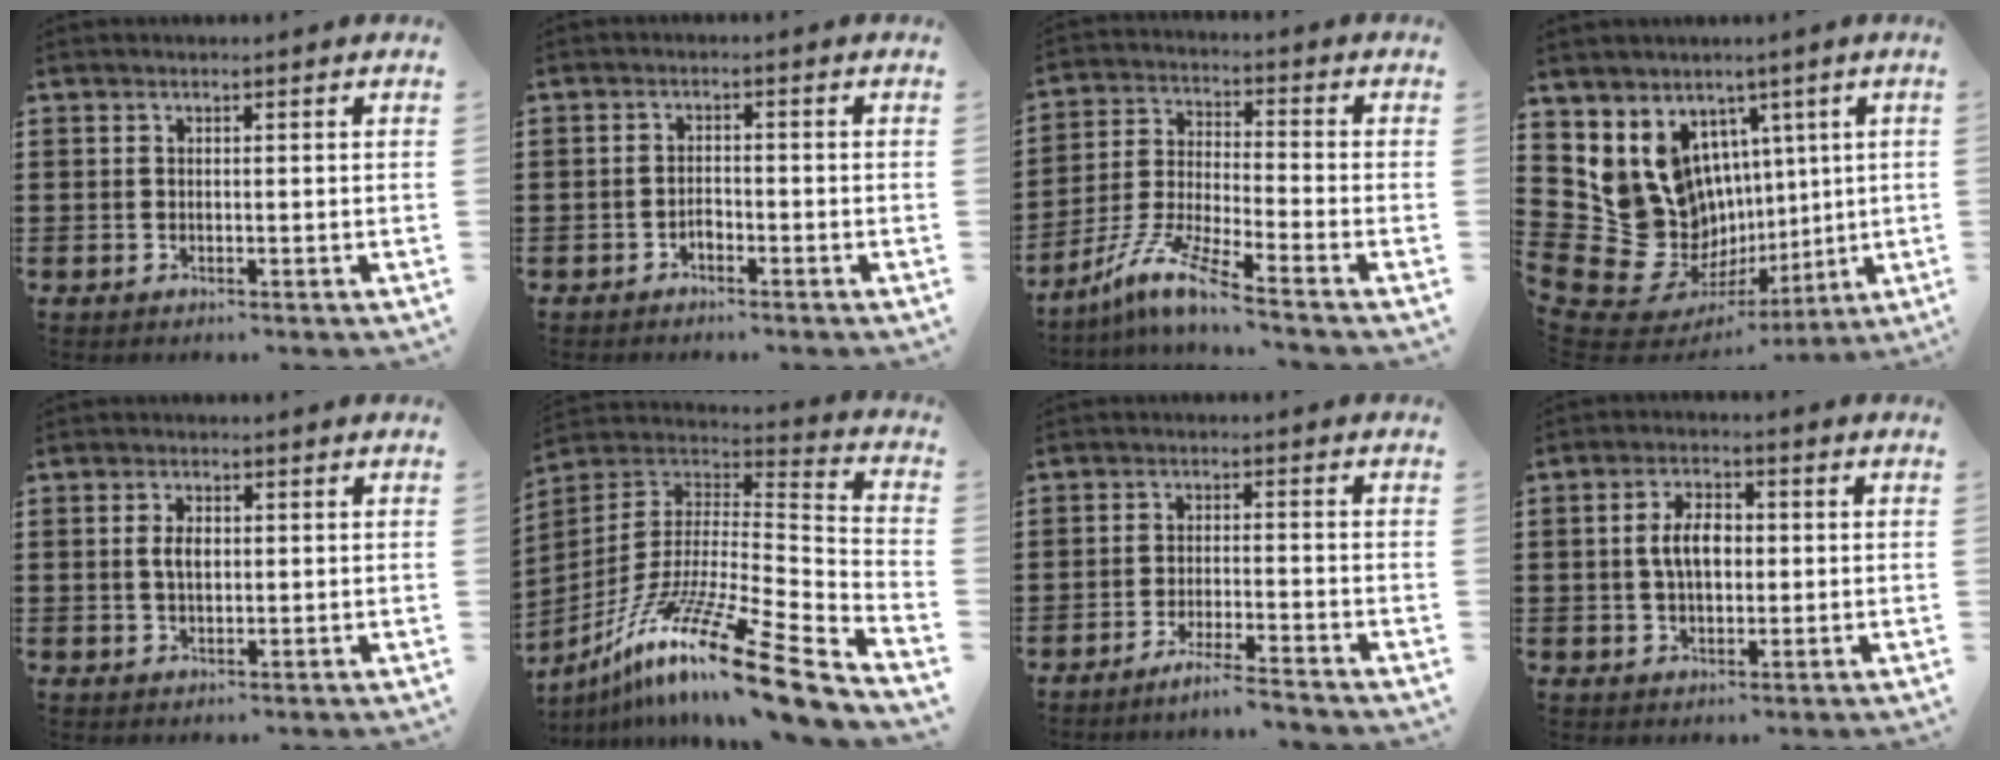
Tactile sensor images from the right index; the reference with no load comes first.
{"total": 1.5, "force": [-1.1, 0.7, 0.7], "torque": [-0.018, 0.000, -0.022]}
{"total": 8.7, "force": [-6.9, -0.1, 5.3], "torque": [-0.133, -0.014, -0.146]}
{"total": 15.0, "force": [2.0, 13.9, 5.4], "torque": [-0.160, -0.048, 0.065]}
{"total": 2.8, "force": [0.3, 1.4, 2.4], "torque": [-0.049, 0.006, 0.003]}
{"total": 17.1, "force": [-11.6, 1.7, 12.4], "torque": [-0.230, 0.022, -0.211]}
{"total": 3.9, "force": [-3.6, -0.5, 1.3], "torque": [-0.030, -0.008, -0.072]}
{"total": 5.5, "force": [0.2, 3.0, 4.6], "torque": [-0.092, 0.006, -0.003]}